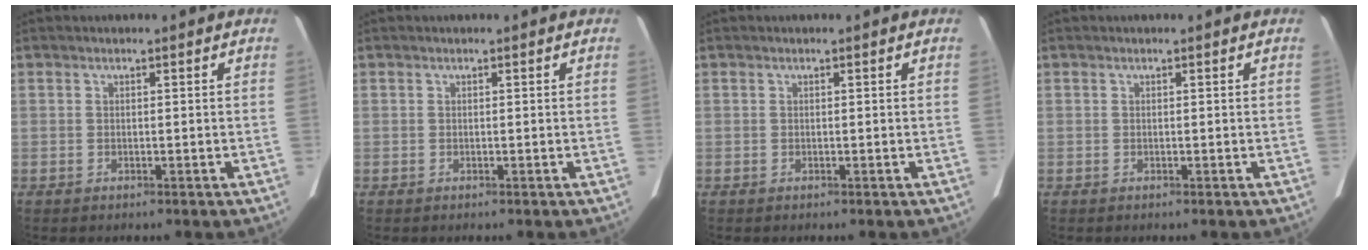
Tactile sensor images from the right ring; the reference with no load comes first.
{"total": 0.0}
{"total": 0.0}
{"total": 0.0}